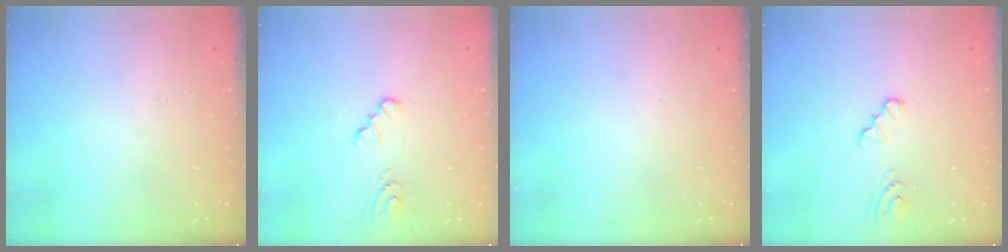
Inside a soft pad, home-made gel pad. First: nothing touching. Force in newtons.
{"total": 1.0, "press": 1.0, "slide": 0.2}
{"total": 0.0}
{"total": 1.4, "press": 1.4, "slide": 0.2}